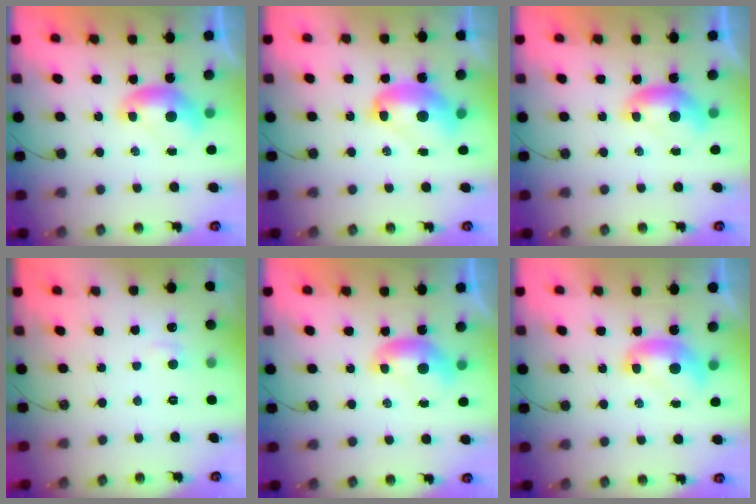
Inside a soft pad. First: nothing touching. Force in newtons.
{"total": 4.4, "press": 4.4, "slide": 0.4}
{"total": 0.0}
{"total": 1.2, "press": 1.0, "slide": 0.7}
{"total": 0.0}
{"total": 1.6, "press": 1.6, "slide": 0.2}